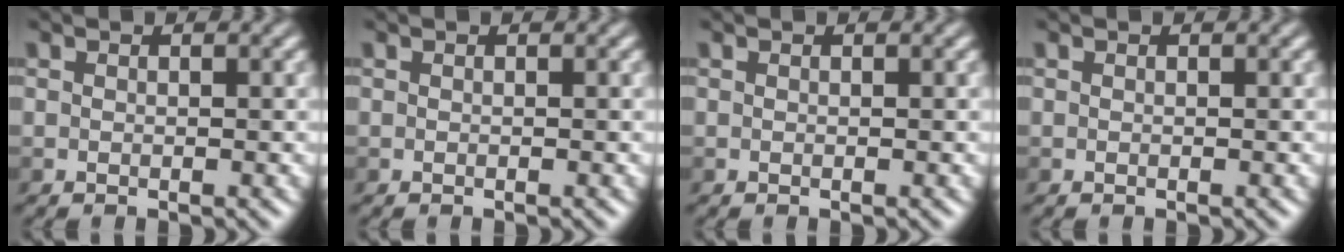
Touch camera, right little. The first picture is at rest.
{"total": 0.0}
{"total": 0.0}
{"total": 0.0}